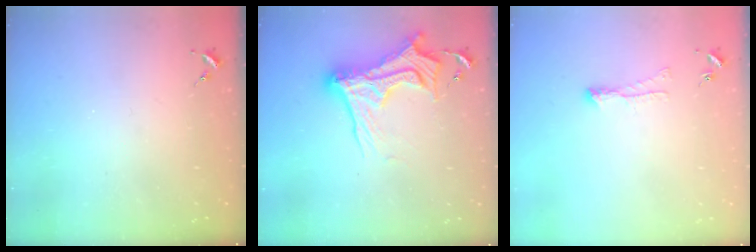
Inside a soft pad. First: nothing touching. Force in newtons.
{"total": 17.6, "press": 17.5, "slide": 0.9}
{"total": 5.6, "press": 5.6, "slide": 0.6}